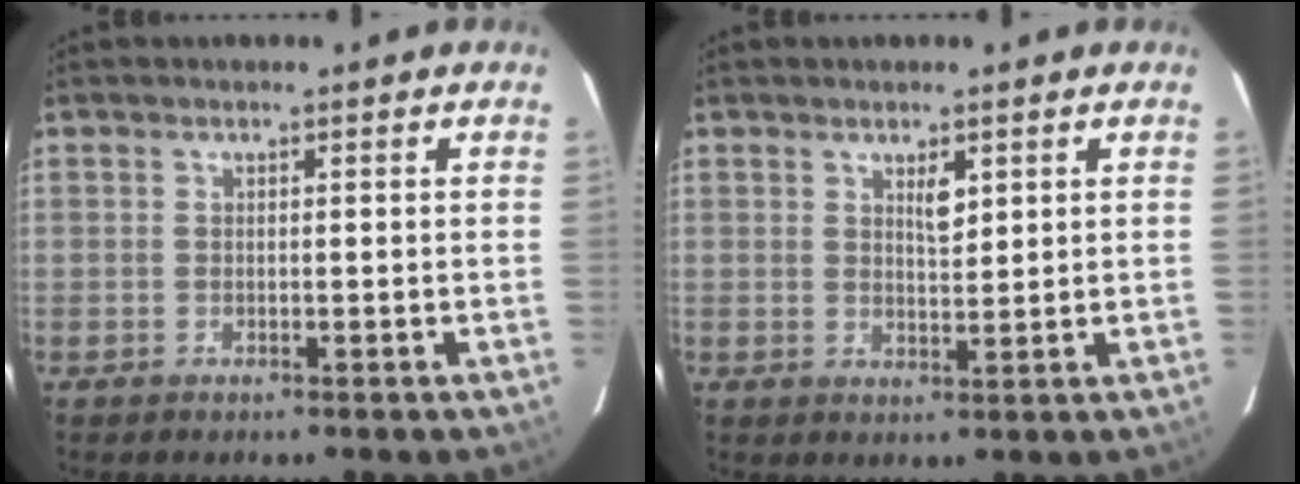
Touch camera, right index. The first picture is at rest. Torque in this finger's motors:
{"motor_torque": [0.12, 0.01, 0.02, 0.04]}